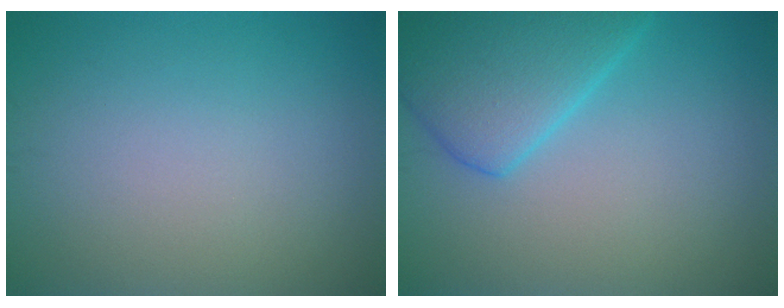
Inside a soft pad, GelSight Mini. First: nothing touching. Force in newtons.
{"total": 6.1, "press": 6.0, "slide": 0.5}